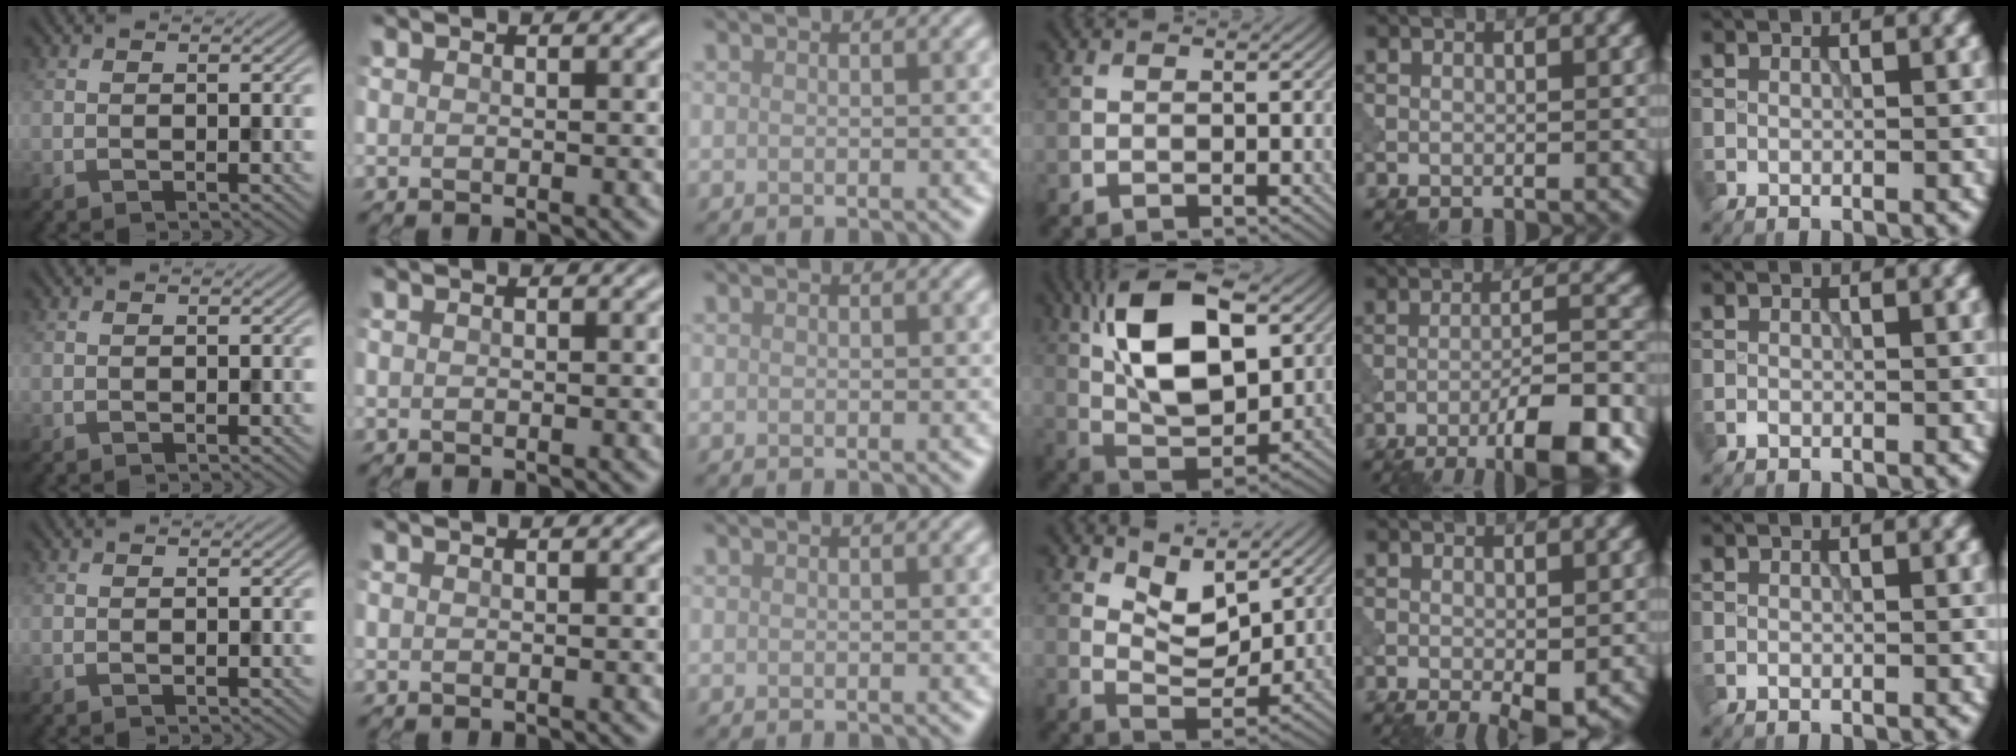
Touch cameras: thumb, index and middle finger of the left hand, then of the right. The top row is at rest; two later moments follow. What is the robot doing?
{"motion": "shake", "object": "bell"}